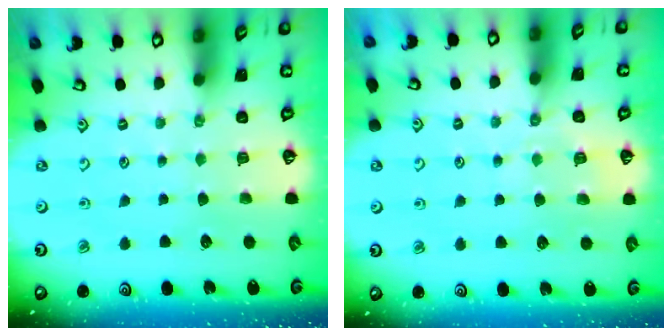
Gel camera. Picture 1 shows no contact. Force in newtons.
{"total": 6.1, "press": 6.1, "slide": 0.9}